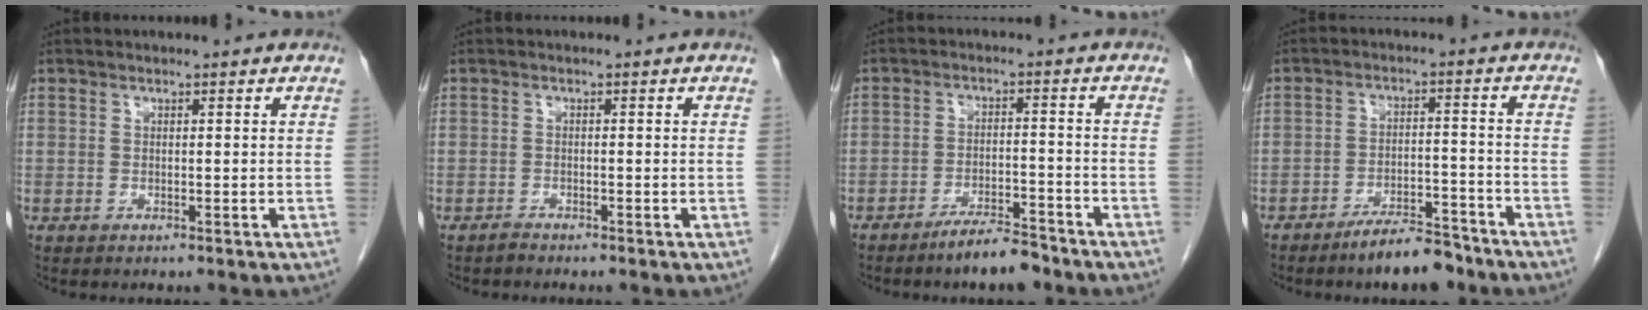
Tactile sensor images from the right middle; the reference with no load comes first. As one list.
[{"total": 0.7, "force": [-0.7, 0.1, 0.0], "torque": [-0.001, -0.001, -0.015]}, {"total": 5.8, "force": [-4.8, 1.0, 3.0], "torque": [-0.050, -0.003, -0.084]}, {"total": 6.4, "force": [-5.3, 1.4, 3.3], "torque": [-0.053, -0.001, -0.091]}]